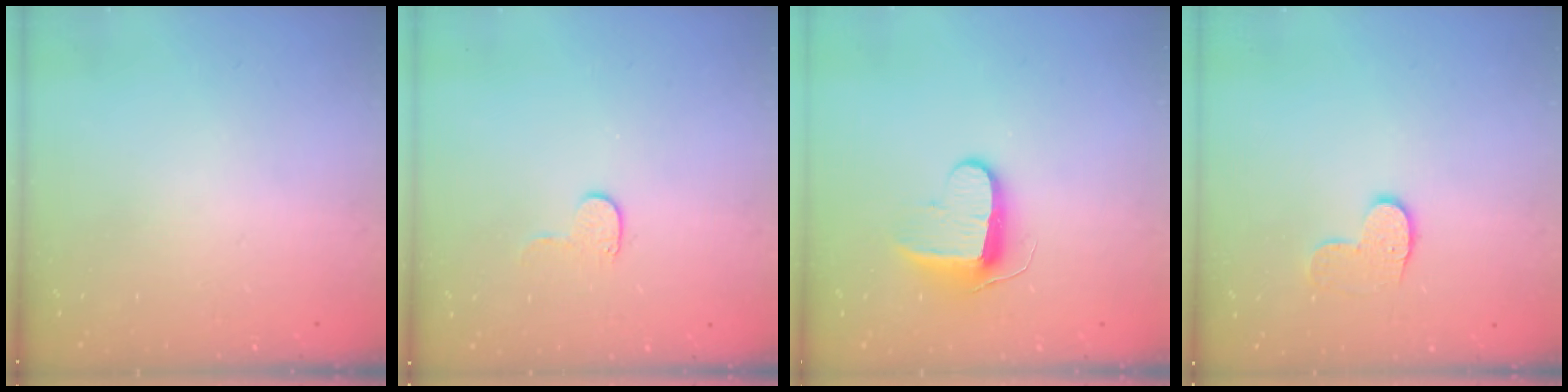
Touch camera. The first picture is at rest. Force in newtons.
{"total": 4.1, "press": 4.1, "slide": 0.4}
{"total": 9.5, "press": 9.5, "slide": 0.6}
{"total": 8.2, "press": 8.2, "slide": 0.3}